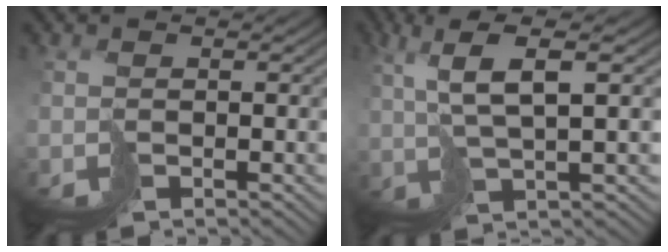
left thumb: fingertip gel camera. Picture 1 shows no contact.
{"total": 7.4, "force": [3.1, 1.6, 6.5], "torque": [-0.124, 0.020, 0.061]}